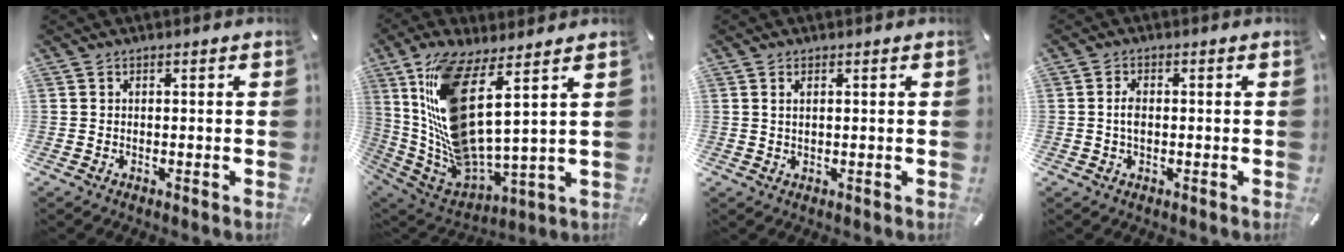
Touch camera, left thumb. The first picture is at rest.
{"total": 17.3, "force": [7.5, 5.5, 14.6], "torque": [-0.310, -0.062, 0.122]}
{"total": 1.3, "force": [0.5, 0.3, 1.2], "torque": [-0.024, 0.000, 0.007]}
{"total": 2.9, "force": [-0.1, 1.6, 2.3], "torque": [-0.053, 0.001, -0.005]}